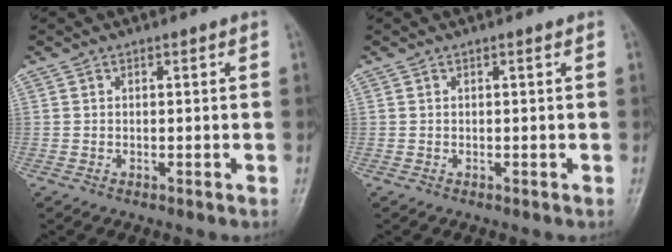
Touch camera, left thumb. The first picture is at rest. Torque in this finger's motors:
{"motor_torque": [0.00, 0.00, -0.09, 0.07, 0.00]}